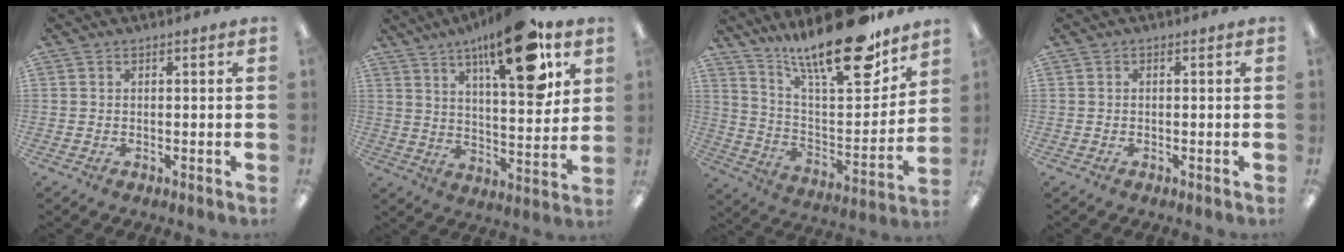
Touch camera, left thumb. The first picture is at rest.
{"total": 19.5, "force": [12.0, 5.5, 14.3], "torque": [-0.214, -0.062, 0.184]}
{"total": 23.2, "force": [17.9, 5.2, 13.8], "torque": [-0.225, -0.126, 0.296]}
{"total": 0.0}